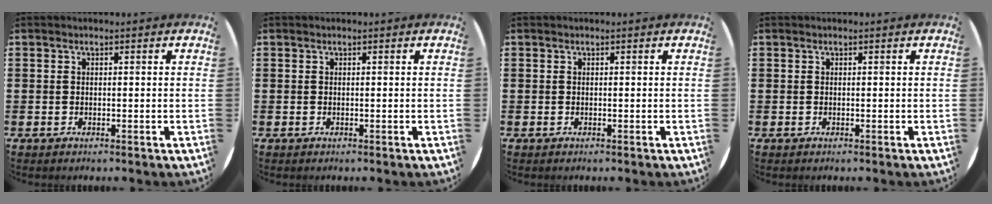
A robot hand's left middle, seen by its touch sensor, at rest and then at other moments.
{"total": 0.0}
{"total": 0.0}
{"total": 0.0}